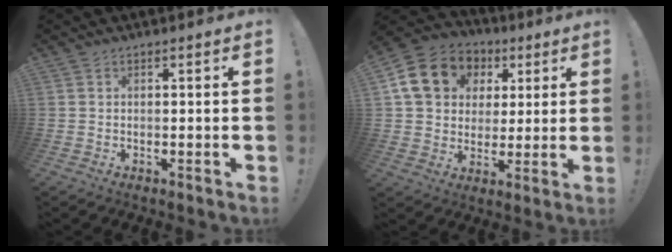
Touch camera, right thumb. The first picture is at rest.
{"total": 16.3, "force": [5.7, 13.2, 7.6], "torque": [-0.116, -0.008, 0.125]}